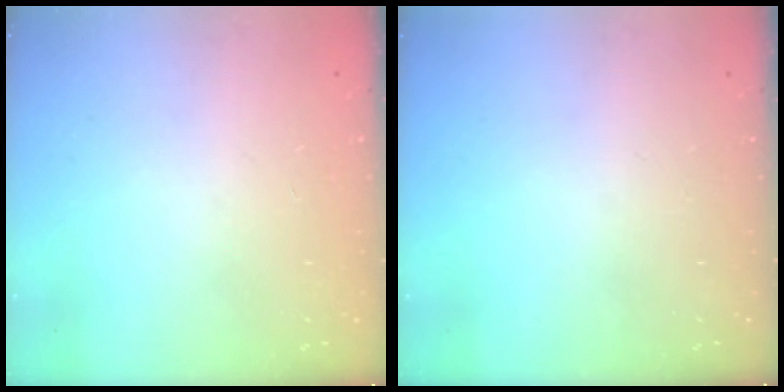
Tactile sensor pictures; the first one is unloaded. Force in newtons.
{"total": 0.0}